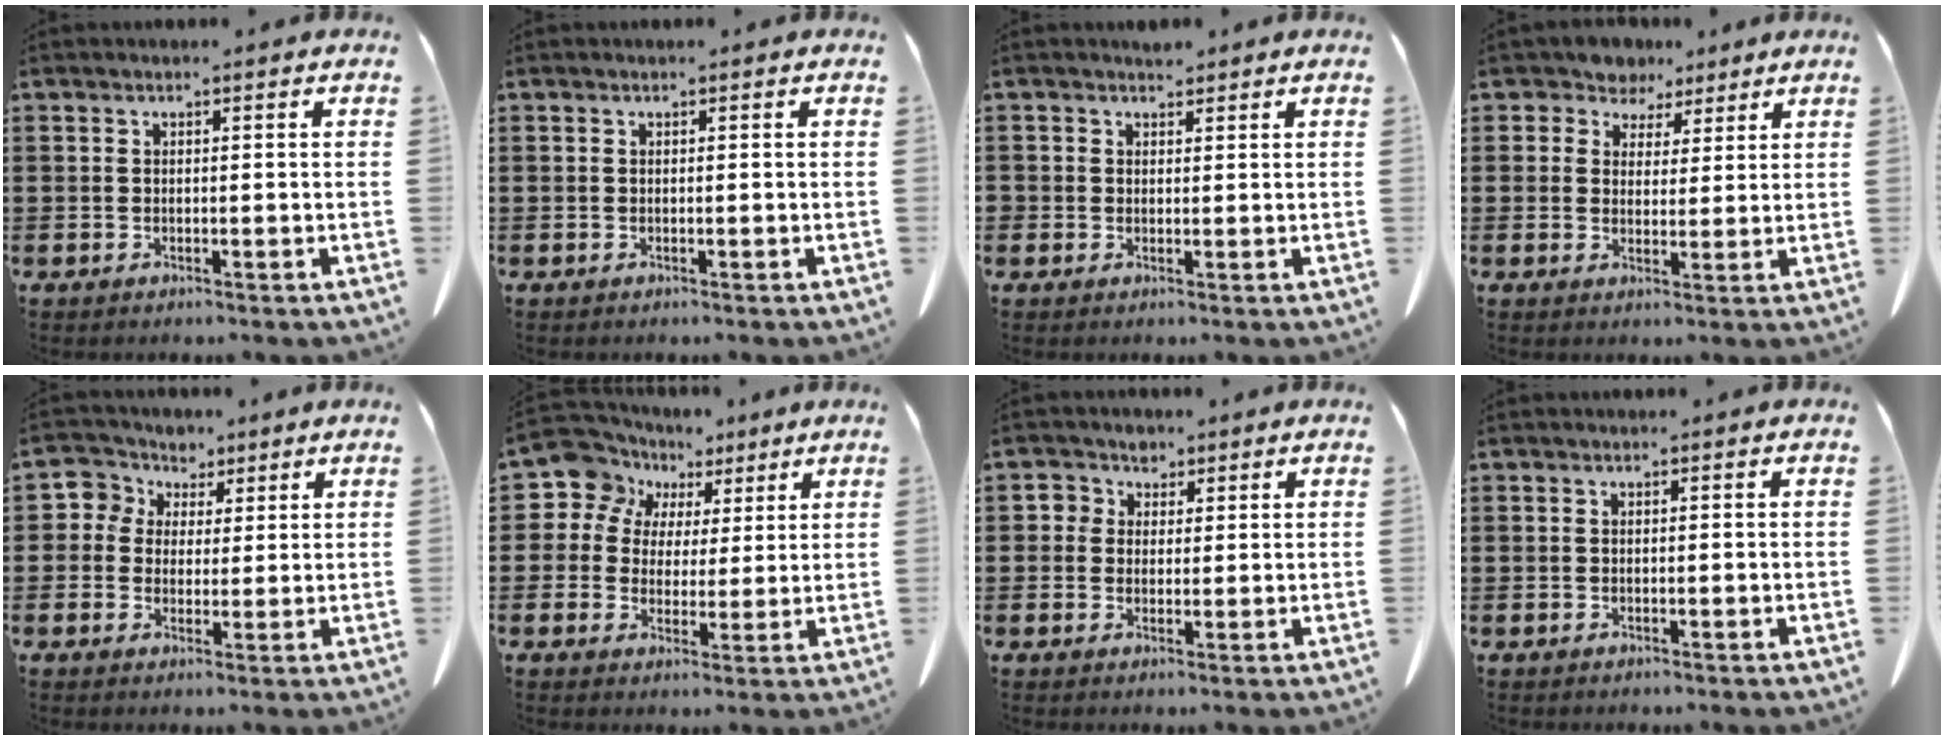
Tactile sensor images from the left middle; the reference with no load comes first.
{"total": 0.0}
{"total": 1.5, "force": [1.2, 0.9, -0.1], "torque": [0.005, 0.001, 0.021]}
{"total": 4.1, "force": [3.0, 2.8, -0.3], "torque": [-0.021, -0.002, 0.052]}
{"total": 4.4, "force": [1.7, 4.1, 0.1], "torque": [-0.032, 0.003, 0.025]}
{"total": 8.1, "force": [4.7, 6.5, 1.4], "torque": [-0.086, -0.025, 0.085]}
{"total": 3.0, "force": [1.5, 2.6, 0.3], "torque": [-0.012, 0.008, 0.025]}
{"total": 0.0}